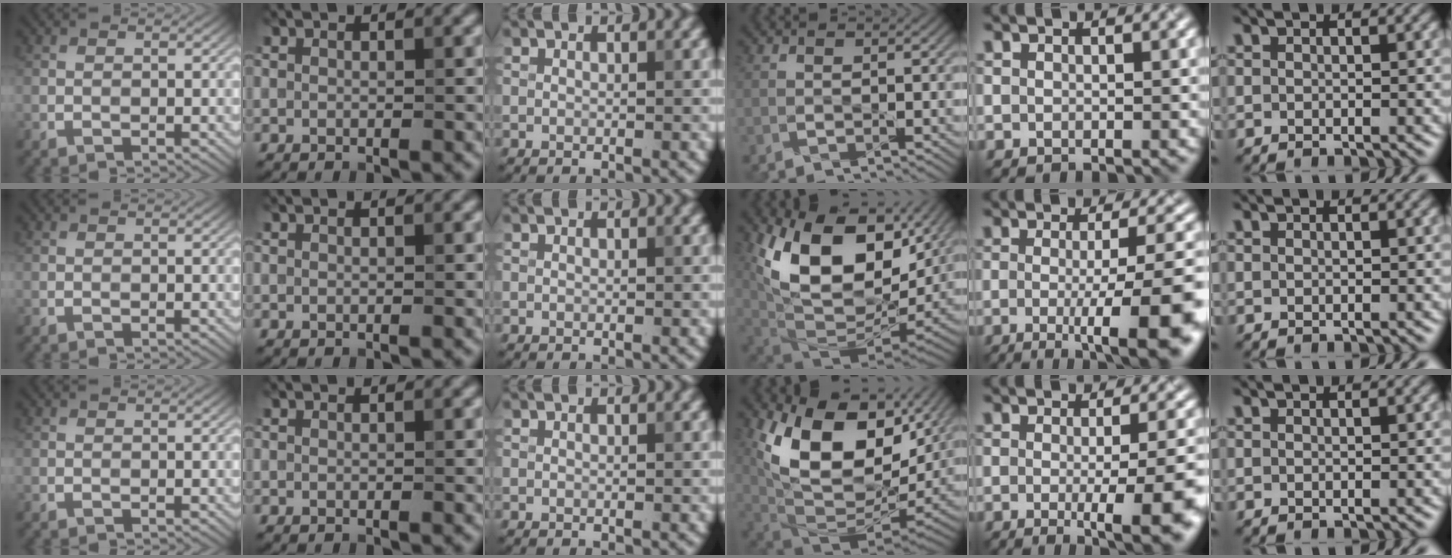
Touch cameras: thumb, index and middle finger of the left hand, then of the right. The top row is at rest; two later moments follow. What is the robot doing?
{"motion": "assemble", "object": "legos"}